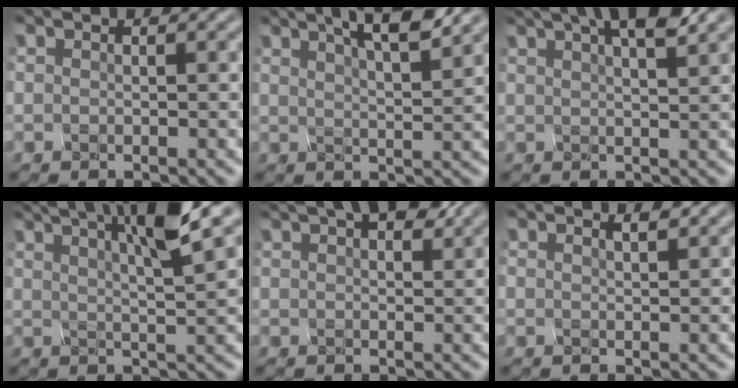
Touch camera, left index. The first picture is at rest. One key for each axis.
{"total": 5.7, "fx": 4.1, "fy": 0.8, "fz": 3.8, "tx": -0.036, "ty": 0.019, "tz": 0.055}
{"total": 5.8, "fx": 3.8, "fy": 1.1, "fz": 4.2, "tx": -0.035, "ty": 0.026, "tz": 0.047}
{"total": 7.5, "fx": 4.3, "fy": 0.6, "fz": 6.2, "tx": -0.084, "ty": 0.023, "tz": 0.084}
{"total": 5.3, "fx": 4.0, "fy": 1.5, "fz": 3.2, "tx": -0.024, "ty": 0.025, "tz": 0.048}
{"total": 0.8, "fx": 0.8, "fy": -0.1, "fz": 0.0, "tx": 0.006, "ty": 0.003, "tz": 0.009}